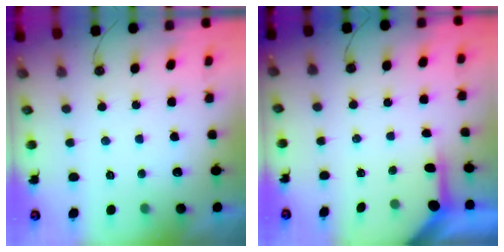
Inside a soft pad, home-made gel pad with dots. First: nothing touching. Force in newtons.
{"total": 3.9, "press": 3.9, "slide": 0.5}